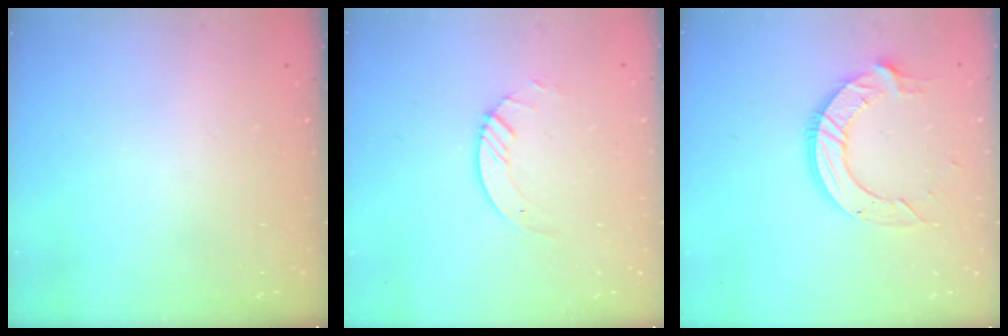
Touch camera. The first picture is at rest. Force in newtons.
{"total": 3.9, "press": 3.9, "slide": 0.4}
{"total": 11.3, "press": 11.2, "slide": 1.1}